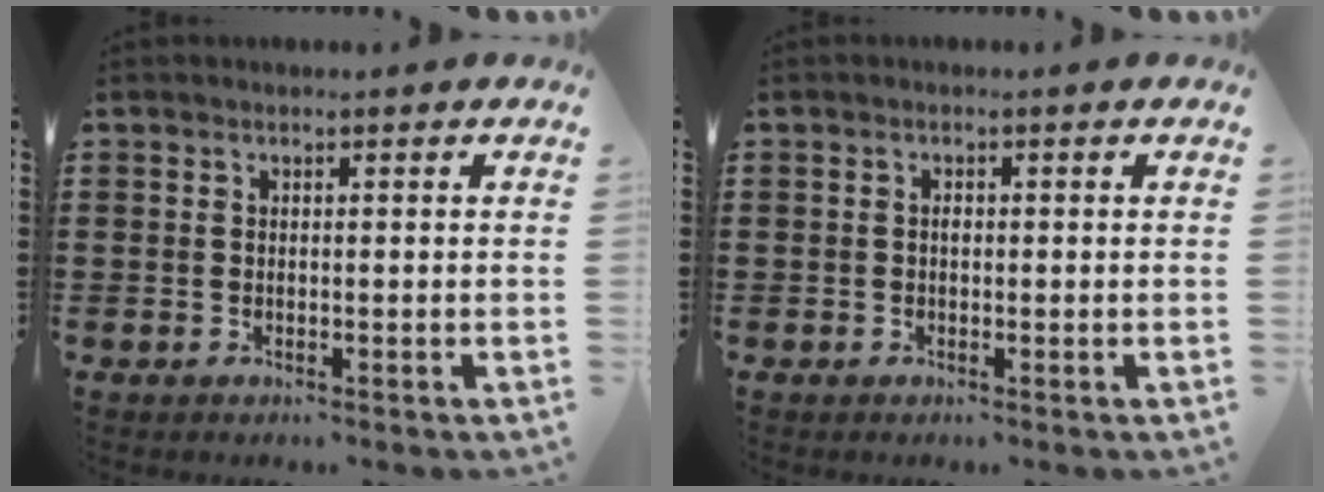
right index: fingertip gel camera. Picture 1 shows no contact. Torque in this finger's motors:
{"motor_torque": [0.60, 0.19, 0.01, 0.00]}